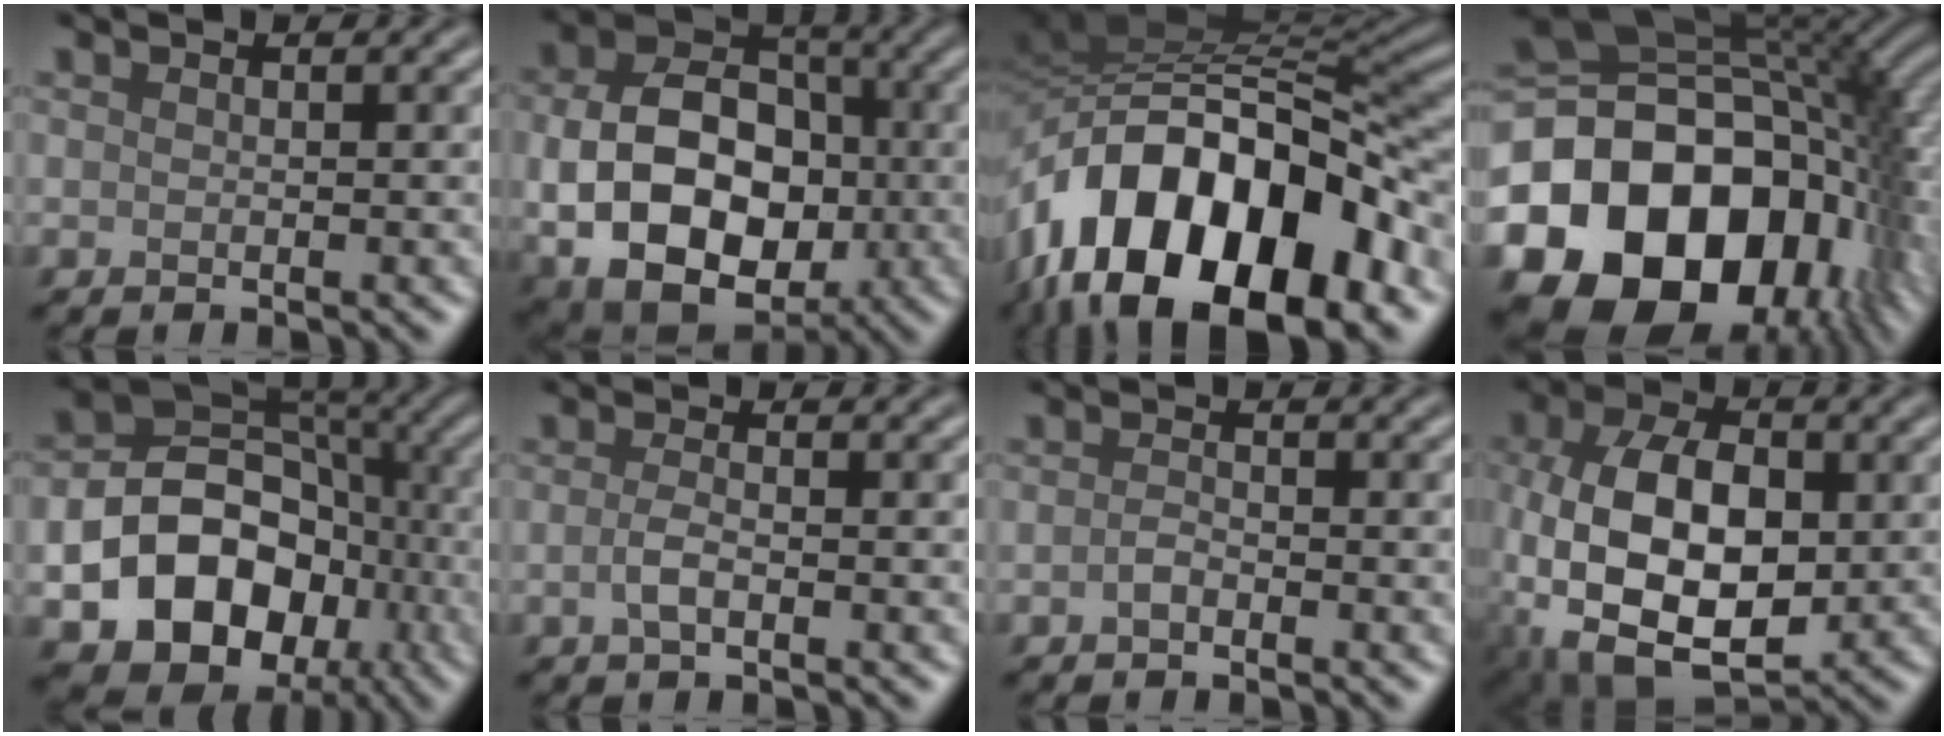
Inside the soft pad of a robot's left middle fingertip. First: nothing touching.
{"total": 12.5, "force": [-1.8, 8.9, 8.6], "torque": [-0.151, -0.020, -0.031]}
{"total": 16.3, "force": [-7.4, 8.6, 11.8], "torque": [-0.181, 0.016, -0.134]}
{"total": 19.6, "force": [-5.3, 13.4, 13.3], "torque": [-0.252, -0.037, -0.075]}
{"total": 13.4, "force": [-4.2, 10.4, 7.4], "torque": [-0.107, -0.019, -0.088]}
{"total": 1.6, "force": [-0.5, 0.6, 1.4], "torque": [-0.032, 0.000, -0.014]}
{"total": 0.9, "force": [-0.6, 0.4, 0.6], "torque": [-0.015, 0.002, -0.013]}
{"total": 12.3, "force": [-1.9, 7.4, 9.6], "torque": [-0.201, -0.013, -0.037]}